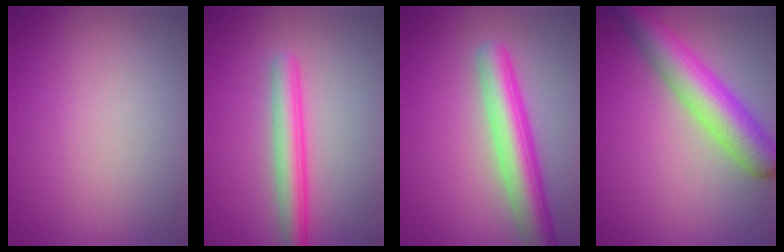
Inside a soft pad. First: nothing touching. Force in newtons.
{"total": 3.7, "press": 3.7, "slide": 0.1}
{"total": 6.1, "press": 6.1, "slide": 0.3}
{"total": 6.6, "press": 6.6, "slide": 0.2}